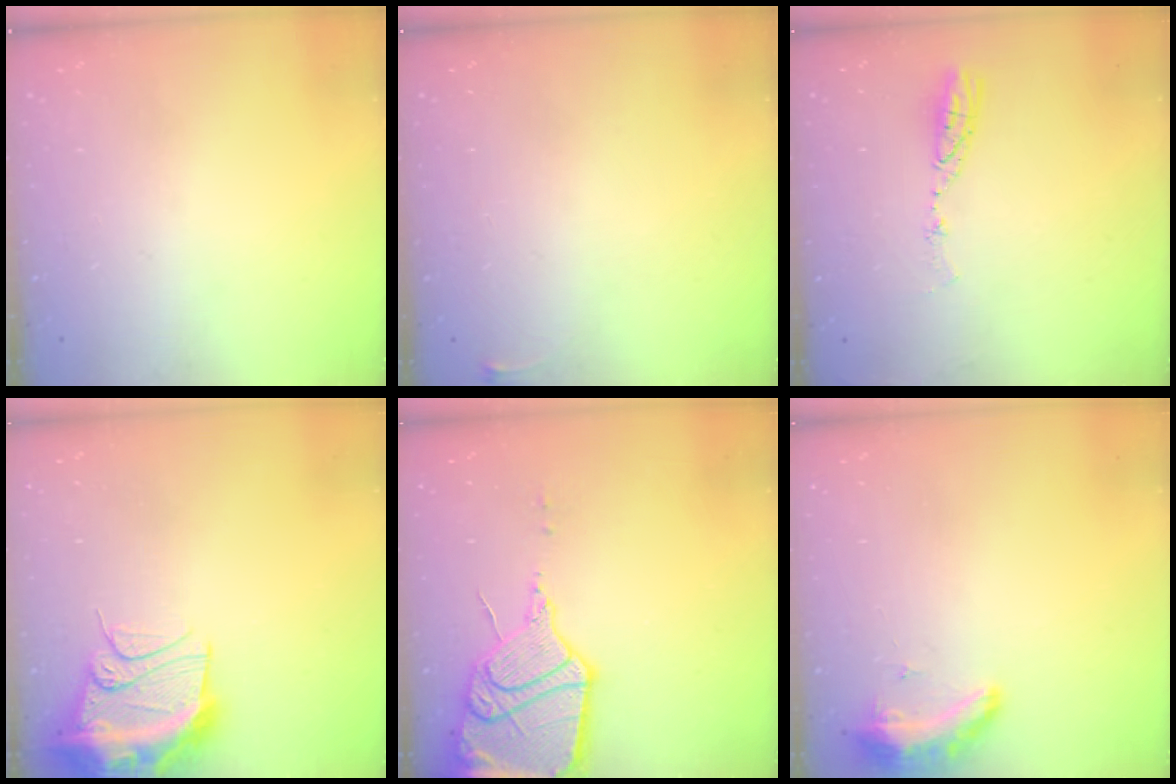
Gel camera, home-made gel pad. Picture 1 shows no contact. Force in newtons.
{"total": 2.6, "press": 2.6, "slide": 0.6}
{"total": 5.0, "press": 5.0, "slide": 0.6}
{"total": 15.8, "press": 15.7, "slide": 1.6}
{"total": 19.2, "press": 18.4, "slide": 5.2}
{"total": 11.5, "press": 9.6, "slide": 6.3}